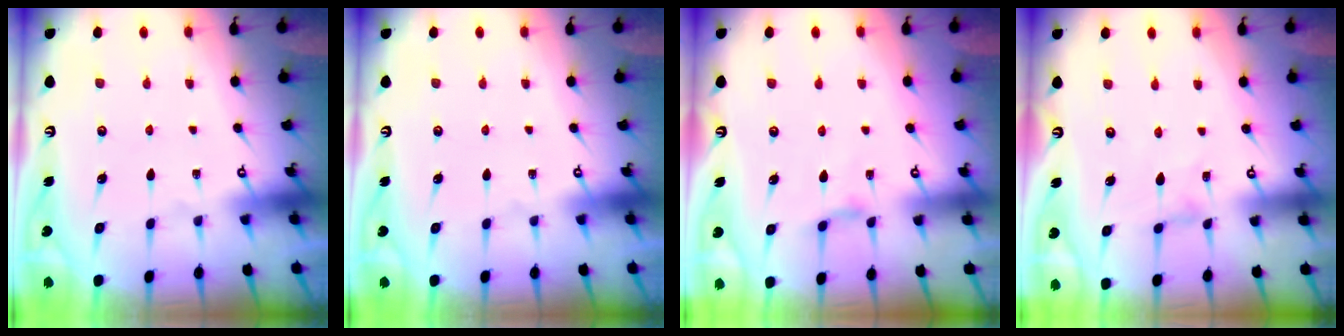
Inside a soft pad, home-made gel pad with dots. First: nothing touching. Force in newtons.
{"total": 0.0}
{"total": 1.4, "press": 1.4, "slide": 0.4}
{"total": 0.0}